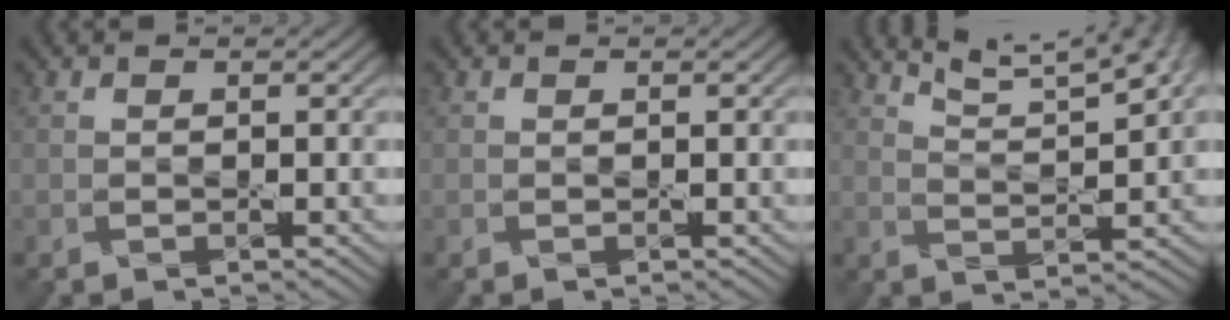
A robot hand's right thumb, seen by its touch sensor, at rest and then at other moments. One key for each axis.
{"total": 0.0}
{"total": 8.2, "fx": 6.3, "fy": 1.6, "fz": 5.1, "tx": -0.087, "ty": 0.003, "tz": 0.095}